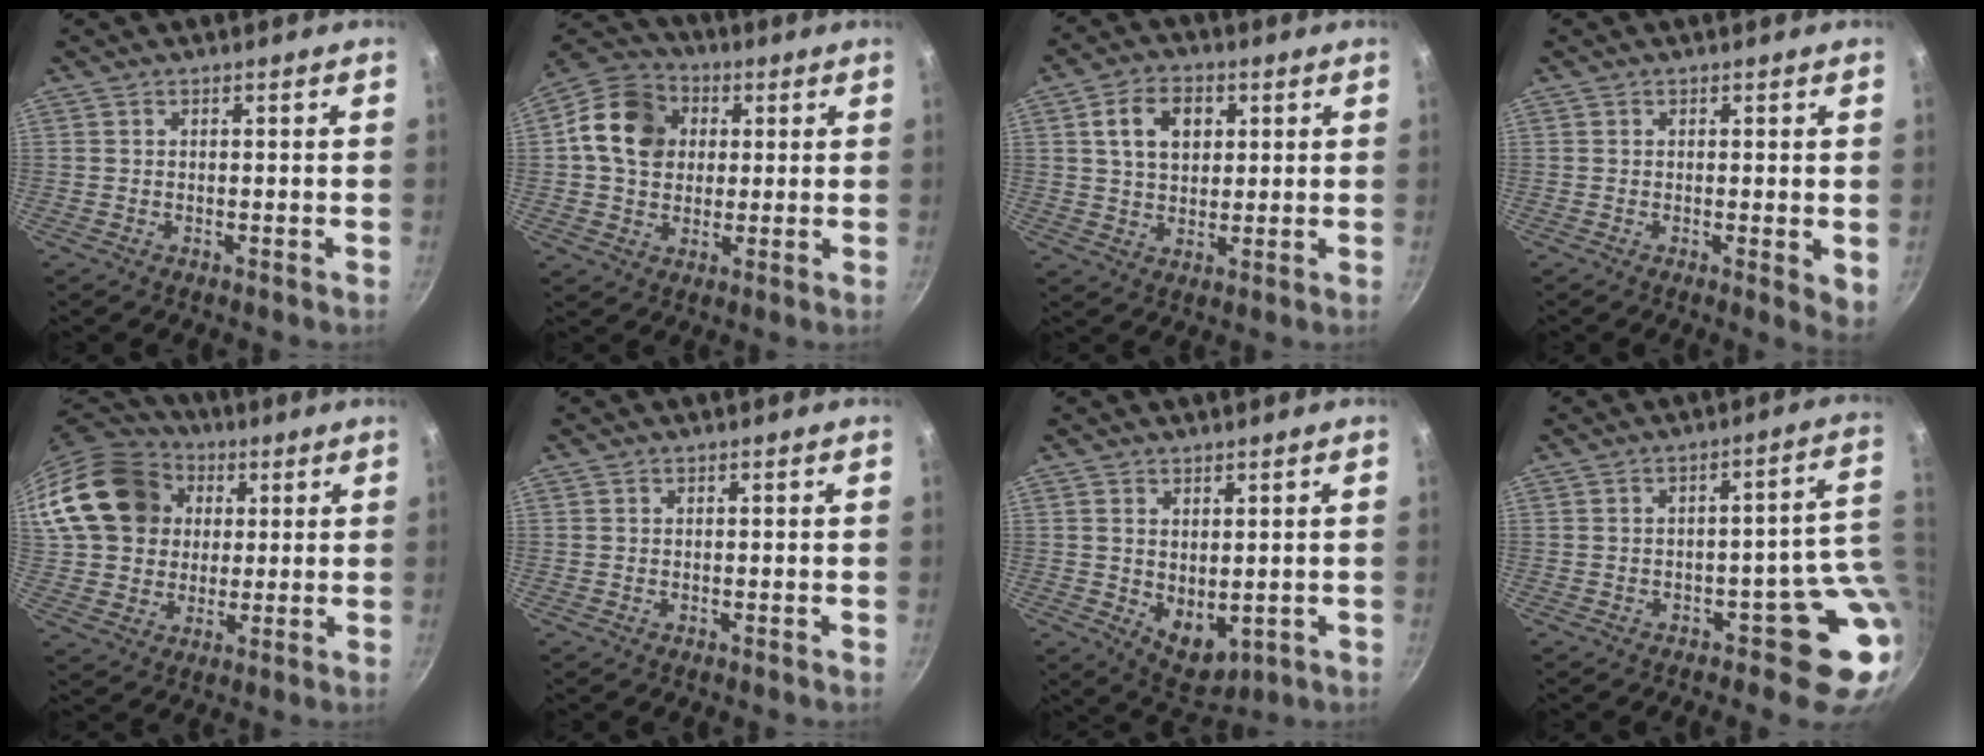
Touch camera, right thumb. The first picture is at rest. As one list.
[{"total": 13.4, "force": [2.4, 10.9, 7.4], "torque": [-0.110, 0.015, 0.024]}, {"total": 8.8, "force": [2.5, 6.2, 5.8], "torque": [-0.080, 0.003, 0.039]}, {"total": 3.6, "force": [-0.2, 1.1, 3.5], "torque": [-0.043, -0.012, -0.004]}, {"total": 19.9, "force": [5.0, 16.3, 10.3], "torque": [-0.175, 0.027, 0.090]}, {"total": 0.0}, {"total": 6.7, "force": [0.4, 4.3, 5.1], "torque": [-0.060, -0.019, 0.024]}, {"total": 9.2, "force": [-0.9, 5.5, 7.3], "torque": [-0.014, 0.018, -0.009]}]